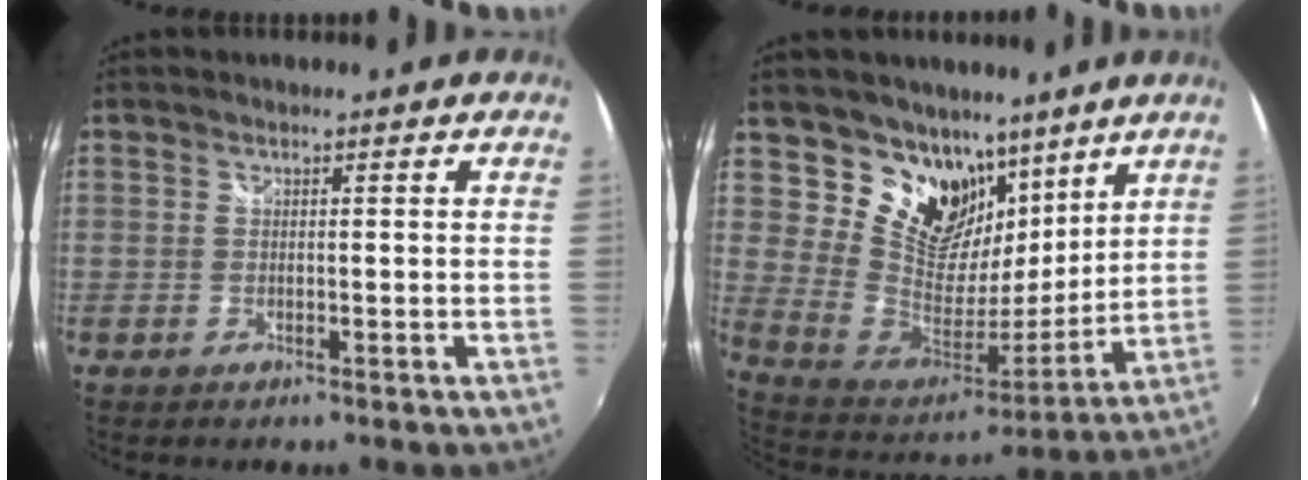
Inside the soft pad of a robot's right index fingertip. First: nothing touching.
{"total": 18.0, "force": [11.5, 11.5, 7.6], "torque": [-0.167, -0.016, 0.218]}